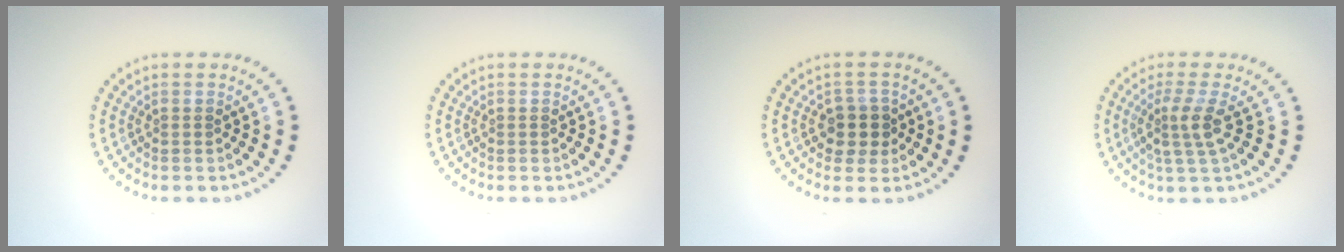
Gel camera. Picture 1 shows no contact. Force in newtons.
{"total": 0.0}
{"total": 2.6, "press": 2.3, "slide": 1.1}
{"total": 2.7, "press": 2.0, "slide": 1.8}